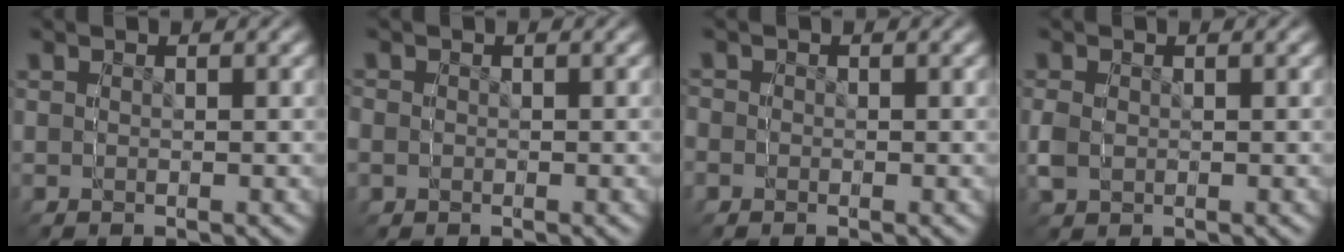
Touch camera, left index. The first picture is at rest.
{"total": 1.3, "force": [-0.4, 1.1, -0.4], "torque": [-0.006, -0.016, 0.000]}
{"total": 1.4, "force": [-0.7, 1.0, -0.5], "torque": [0.000, -0.016, -0.007]}
{"total": 0.0}